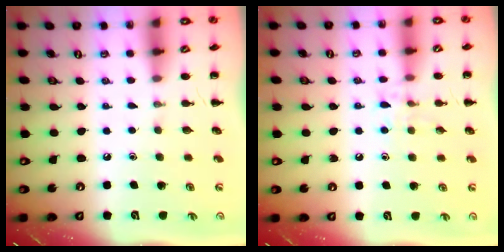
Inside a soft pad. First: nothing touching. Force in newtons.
{"total": 7.4, "press": 7.2, "slide": 1.7}